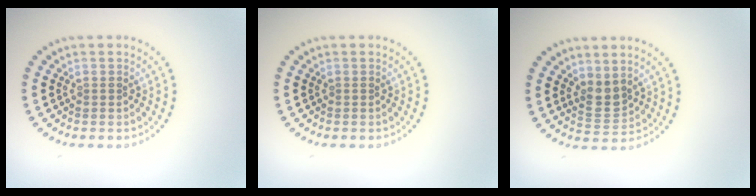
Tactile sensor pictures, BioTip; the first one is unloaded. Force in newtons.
{"total": 0.0}
{"total": 2.1, "press": 1.8, "slide": 1.1}